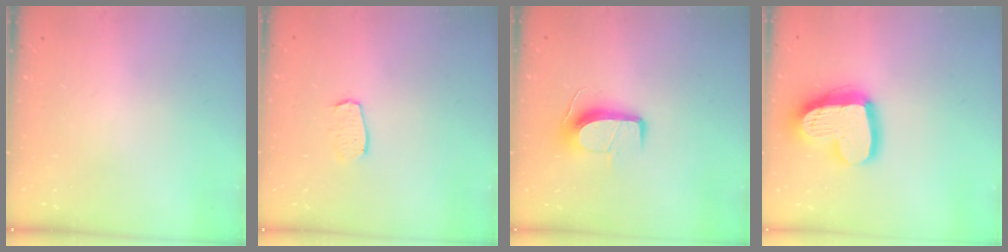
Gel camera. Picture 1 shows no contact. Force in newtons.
{"total": 5.8, "press": 5.8, "slide": 0.4}
{"total": 9.9, "press": 9.9, "slide": 0.2}
{"total": 17.4, "press": 17.3, "slide": 1.5}